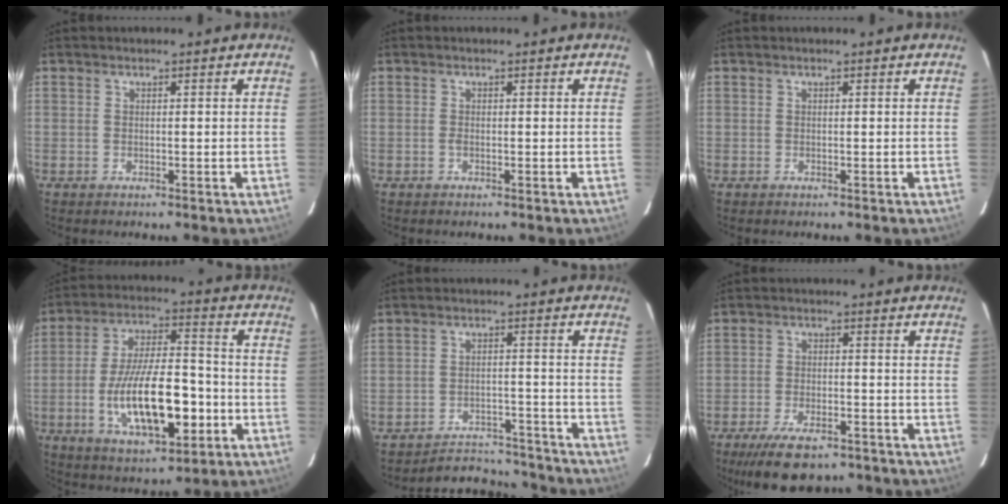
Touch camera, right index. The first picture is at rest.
{"total": 0.5, "force": [-0.2, 0.2, 0.5], "torque": [-0.011, -0.001, -0.004]}
{"total": 0.0}
{"total": 17.8, "force": [-5.1, 6.8, 15.7], "torque": [-0.298, -0.002, -0.074]}
{"total": 11.7, "force": [-11.2, 3.3, 1.4], "torque": [-0.038, 0.030, -0.147]}
{"total": 11.4, "force": [-8.2, 4.6, 6.4], "torque": [-0.141, -0.016, -0.131]}